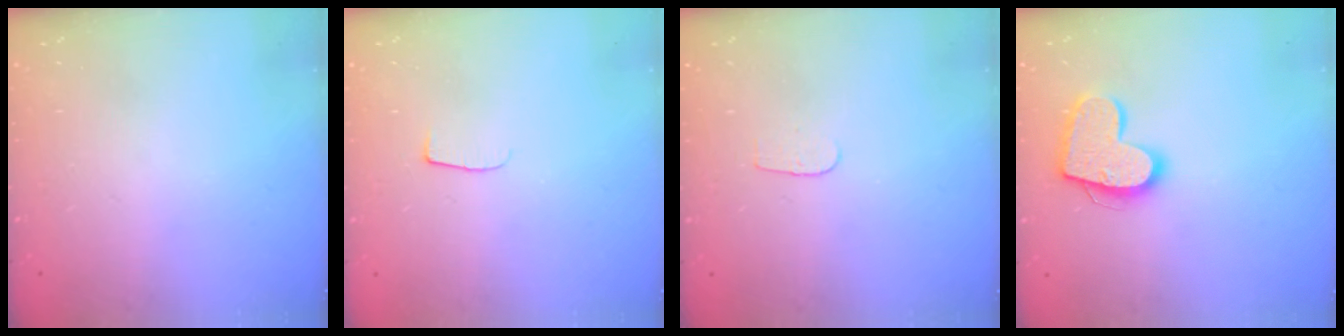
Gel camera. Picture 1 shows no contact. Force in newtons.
{"total": 4.3, "press": 4.3, "slide": 0.5}
{"total": 3.1, "press": 3.1, "slide": 0.2}
{"total": 15.3, "press": 15.3, "slide": 1.1}